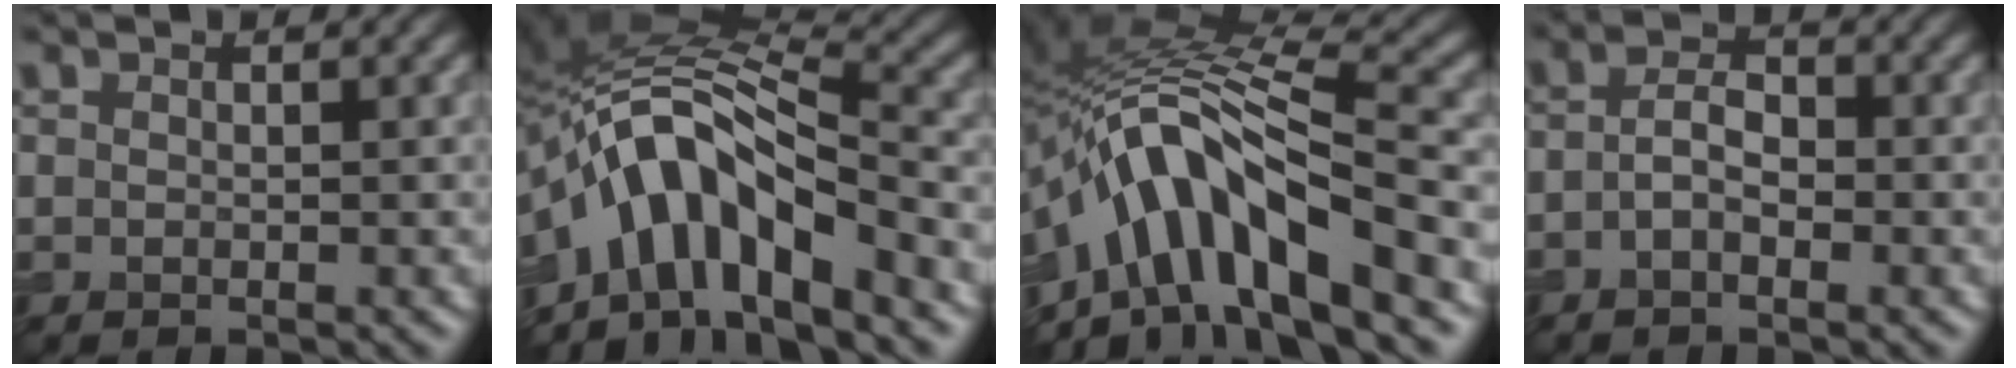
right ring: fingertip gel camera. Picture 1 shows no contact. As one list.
[{"total": 10.1, "force": [-5.1, 4.1, 7.7], "torque": [-0.117, 0.023, -0.102]}, {"total": 11.4, "force": [-5.9, 3.8, 9.0], "torque": [-0.139, 0.026, -0.112]}, {"total": 2.5, "force": [-1.0, 1.1, 2.0], "torque": [-0.039, 0.002, -0.027]}]